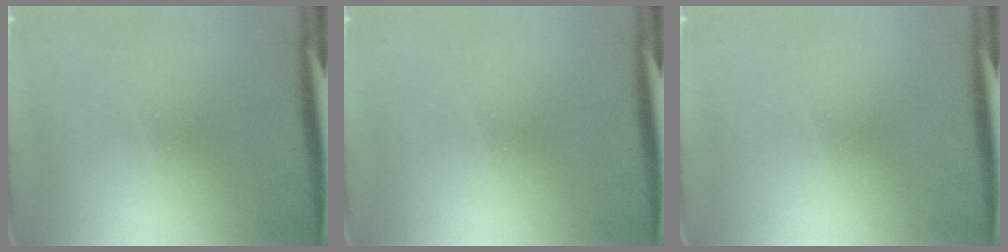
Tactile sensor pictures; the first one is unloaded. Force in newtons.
{"total": 0.0}
{"total": 0.0}